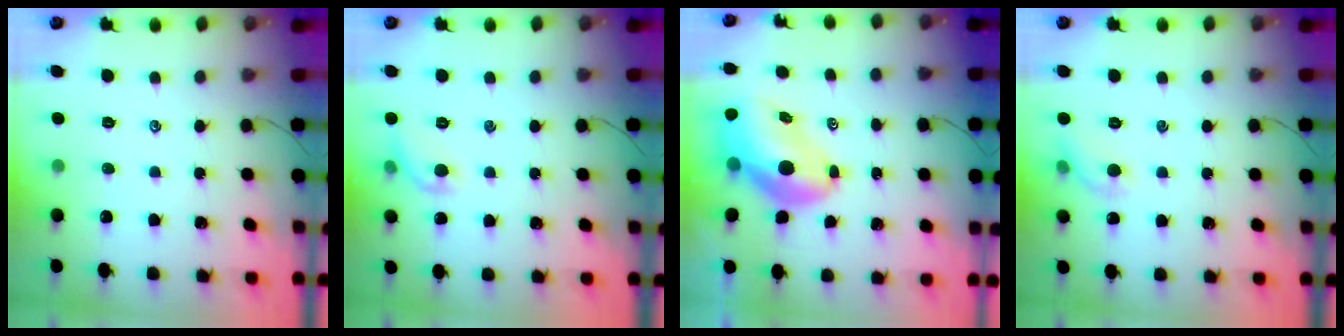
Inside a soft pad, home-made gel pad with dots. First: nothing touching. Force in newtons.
{"total": 5.9, "press": 5.8, "slide": 1.3}
{"total": 10.7, "press": 10.2, "slide": 3.1}
{"total": 5.2, "press": 5.1, "slide": 1.0}